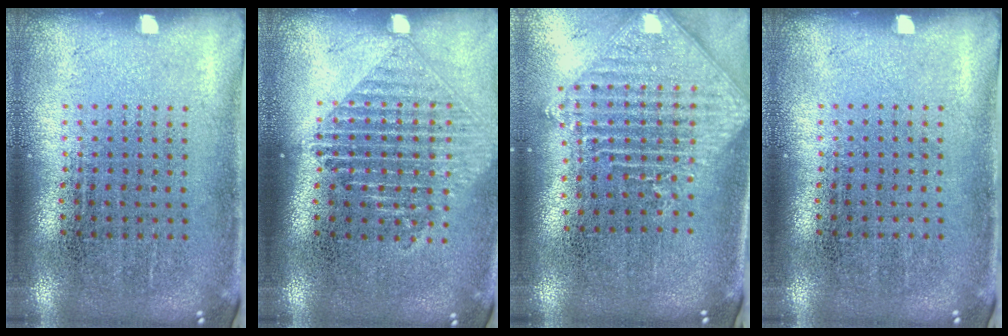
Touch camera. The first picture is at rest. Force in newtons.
{"total": 1.5, "press": 1.3, "slide": 0.7}
{"total": 2.2, "press": 1.7, "slide": 1.3}
{"total": 0.0}